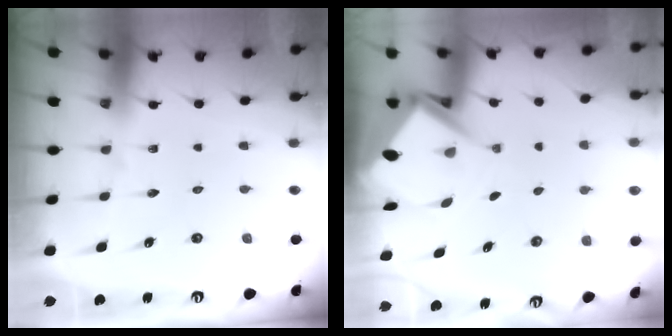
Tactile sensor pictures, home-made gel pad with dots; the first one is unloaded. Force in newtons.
{"total": 8.2, "press": 8.1, "slide": 0.6}